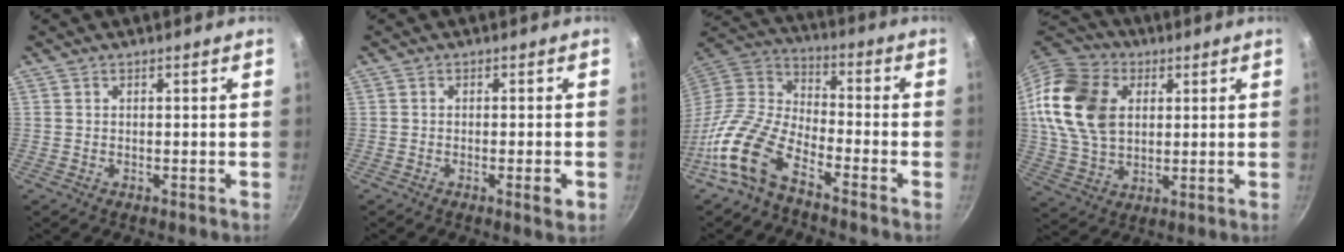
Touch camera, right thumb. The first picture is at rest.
{"total": 2.8, "force": [-1.1, 0.2, 2.6], "torque": [-0.042, 0.002, -0.016]}
{"total": 13.5, "force": [-8.7, 6.0, 8.3], "torque": [-0.161, 0.079, -0.195]}
{"total": 18.5, "force": [4.2, 13.5, 11.9], "torque": [-0.212, 0.001, 0.077]}